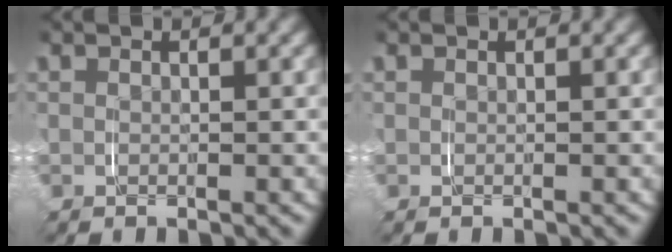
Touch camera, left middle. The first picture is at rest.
{"total": 0.0}